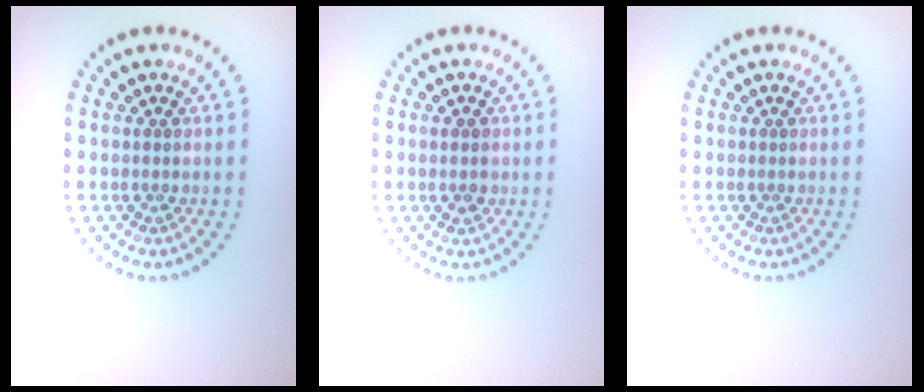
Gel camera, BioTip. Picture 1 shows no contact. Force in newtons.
{"total": 0.9, "press": 0.9, "slide": 0.1}
{"total": 0.0}